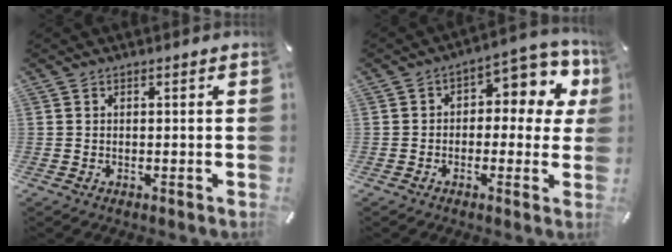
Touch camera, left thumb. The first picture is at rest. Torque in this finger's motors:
{"motor_torque": [0.20, 0.19, 0.40, 0.29, 0.04]}